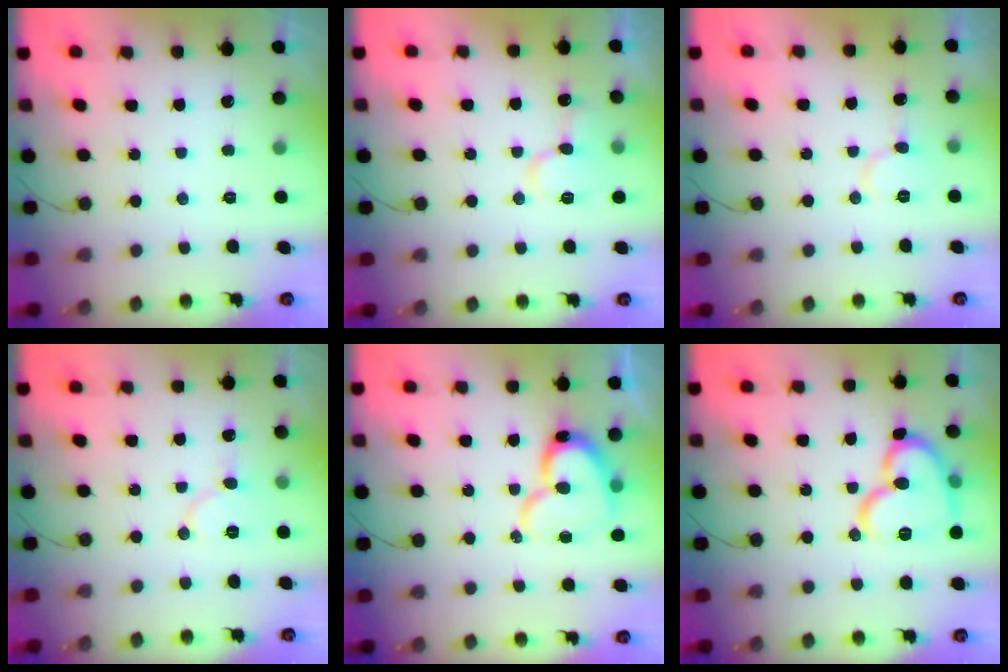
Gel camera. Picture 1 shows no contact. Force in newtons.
{"total": 9.9, "press": 9.8, "slide": 1.2}
{"total": 6.6, "press": 6.5, "slide": 0.5}
{"total": 7.0, "press": 7.0, "slide": 0.8}
{"total": 14.7, "press": 14.6, "slide": 1.4}
{"total": 15.3, "press": 15.2, "slide": 1.5}